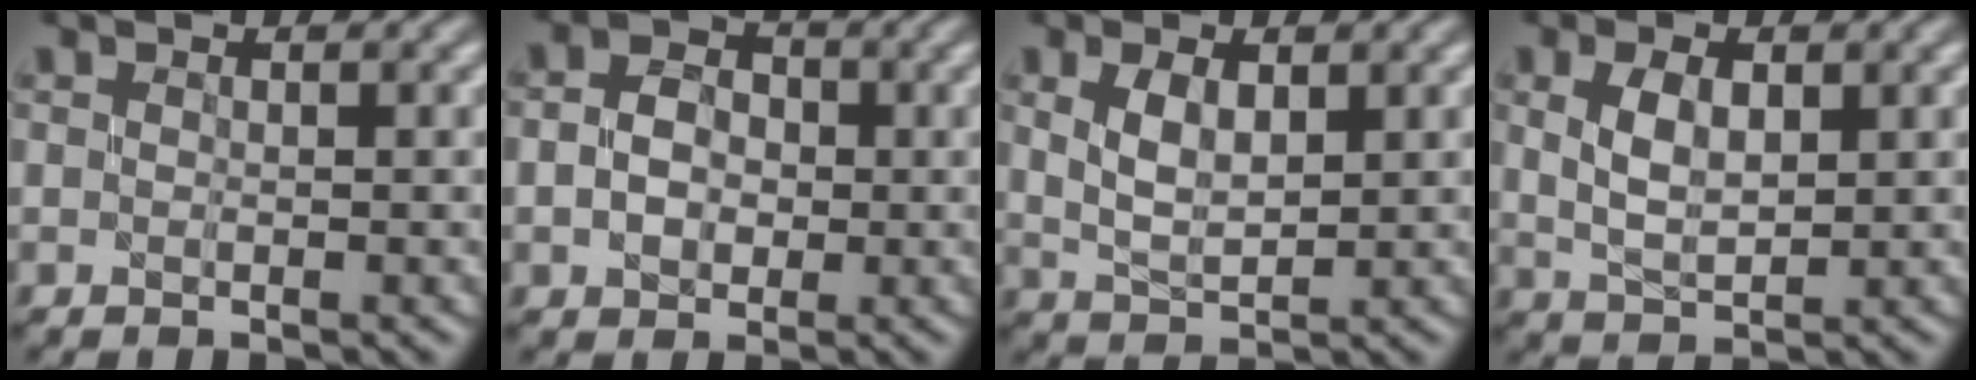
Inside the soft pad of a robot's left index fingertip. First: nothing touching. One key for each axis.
{"total": 3.5, "fx": -0.4, "fy": 2.8, "fz": 2.1, "tx": -0.040, "ty": 0.004, "tz": -0.012}
{"total": 3.3, "fx": 1.1, "fy": 1.7, "fz": 2.6, "tx": -0.062, "ty": 0.000, "tz": 0.028}
{"total": 3.5, "fx": 0.9, "fy": 1.9, "fz": 2.8, "tx": -0.066, "ty": 0.001, "tz": 0.024}